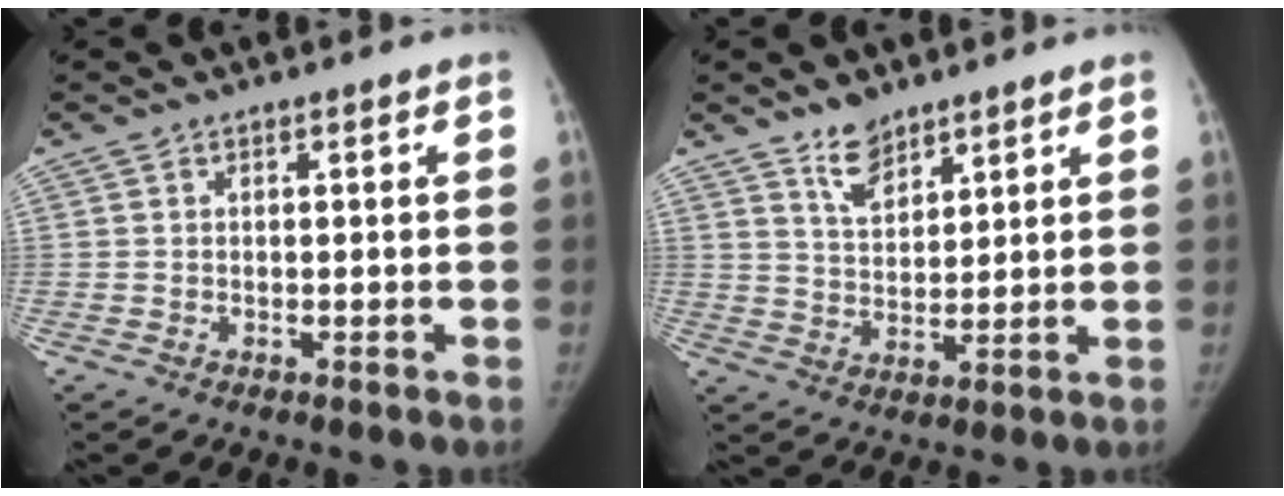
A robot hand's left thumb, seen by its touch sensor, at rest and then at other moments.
{"total": 5.9, "force": [4.6, 2.8, 2.4], "torque": [-0.020, -0.038, 0.088]}